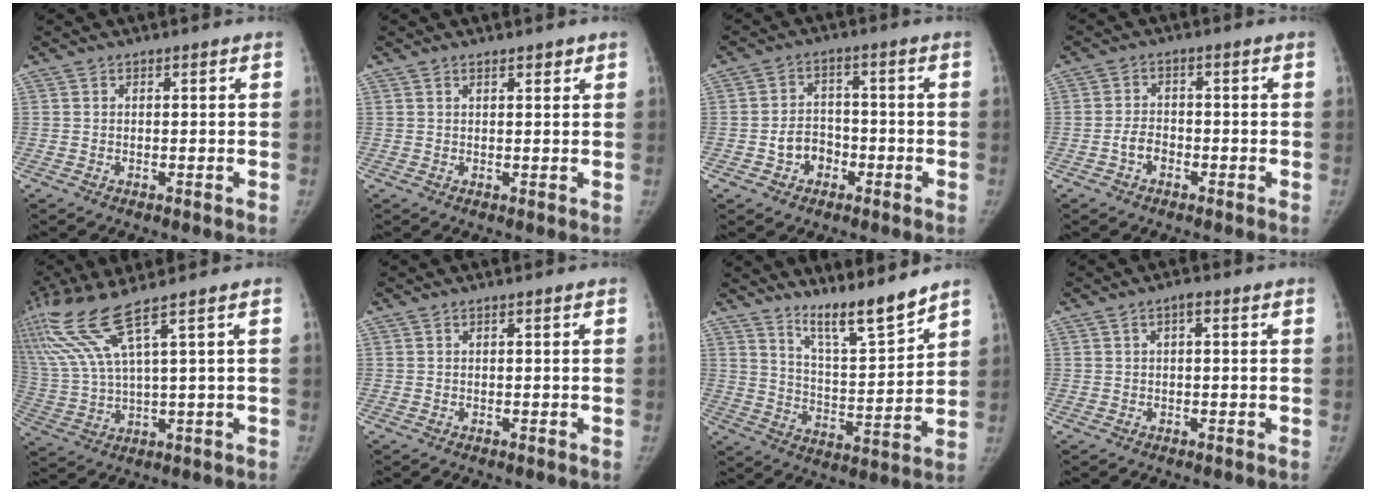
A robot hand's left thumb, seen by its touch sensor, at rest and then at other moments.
{"total": 1.7, "force": [1.3, 0.6, 0.9], "torque": [-0.007, -0.006, 0.017]}
{"total": 5.8, "force": [-2.3, 4.7, 2.5], "torque": [-0.016, 0.026, -0.040]}
{"total": 3.1, "force": [-1.5, 2.2, 1.7], "torque": [-0.026, 0.015, -0.030]}
{"total": 13.4, "force": [8.1, 0.3, 10.7], "torque": [-0.263, -0.024, 0.169]}
{"total": 0.0}
{"total": 10.8, "force": [9.3, 0.8, 5.4], "torque": [-0.080, -0.080, 0.166]}
{"total": 1.8, "force": [0.6, 0.6, 1.6], "torque": [-0.028, 0.005, 0.006]}